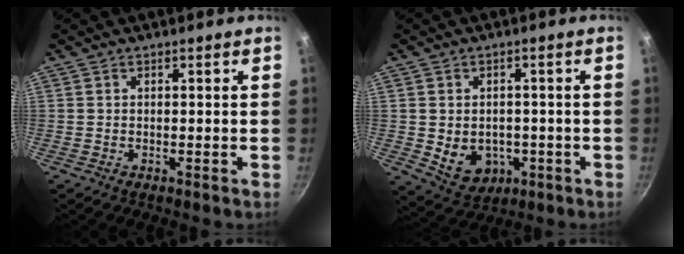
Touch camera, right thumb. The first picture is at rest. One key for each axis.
{"total": 8.0, "fx": -1.6, "fy": 6.3, "fz": 4.7, "tx": -0.049, "ty": -0.002, "tz": -0.008}